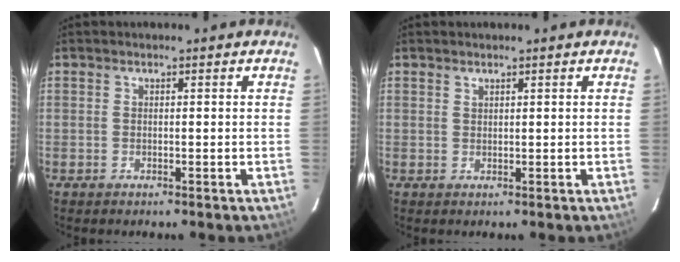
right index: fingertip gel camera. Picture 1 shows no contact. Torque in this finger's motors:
{"motor_torque": [-0.06, 0.11, -0.02, 0.00]}